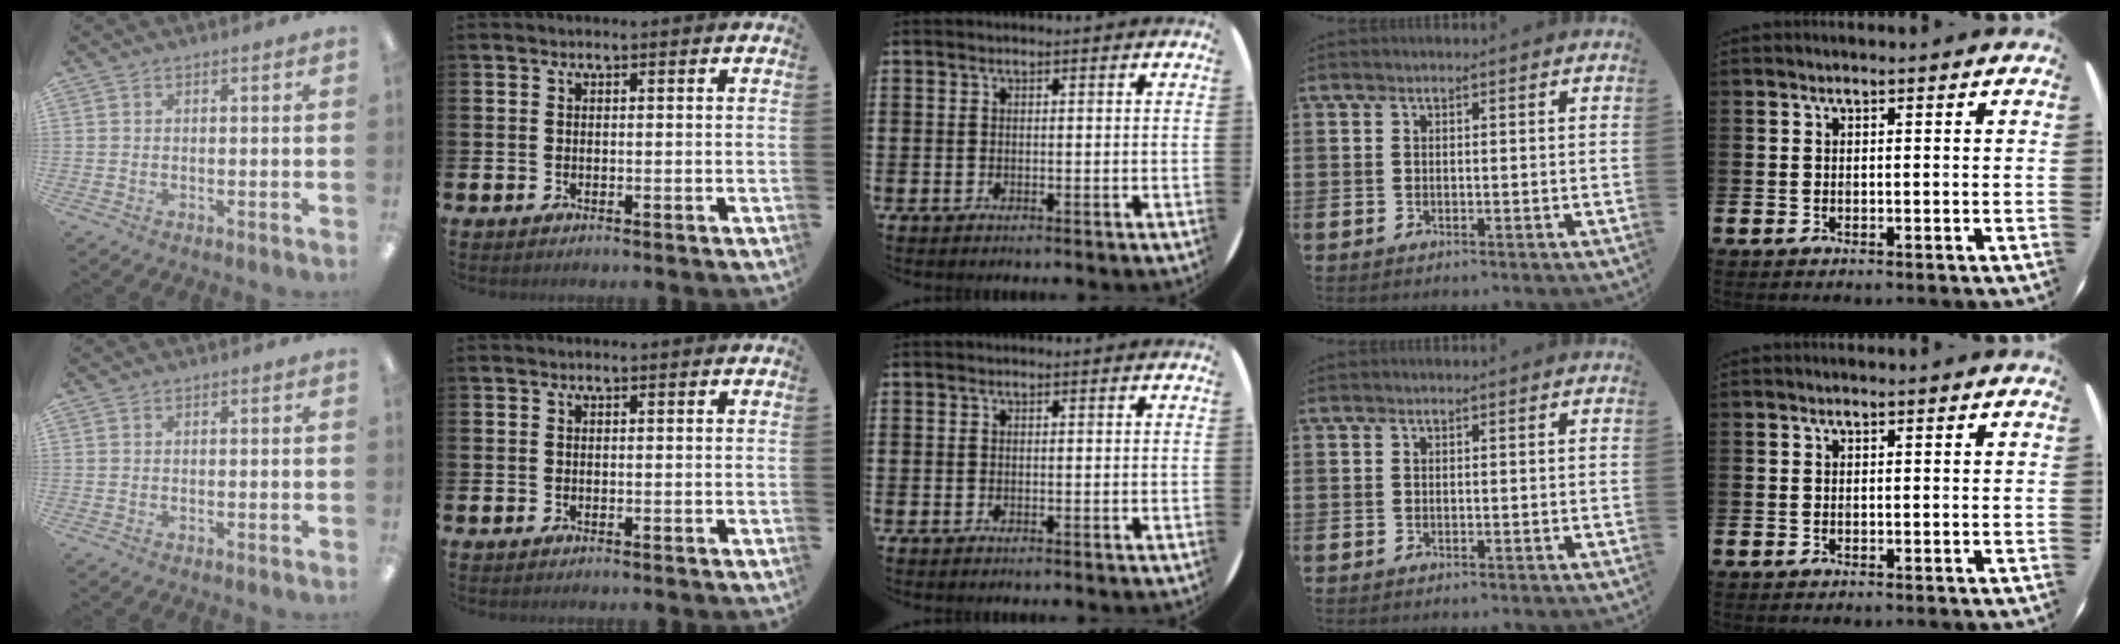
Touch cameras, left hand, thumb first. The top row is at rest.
{}